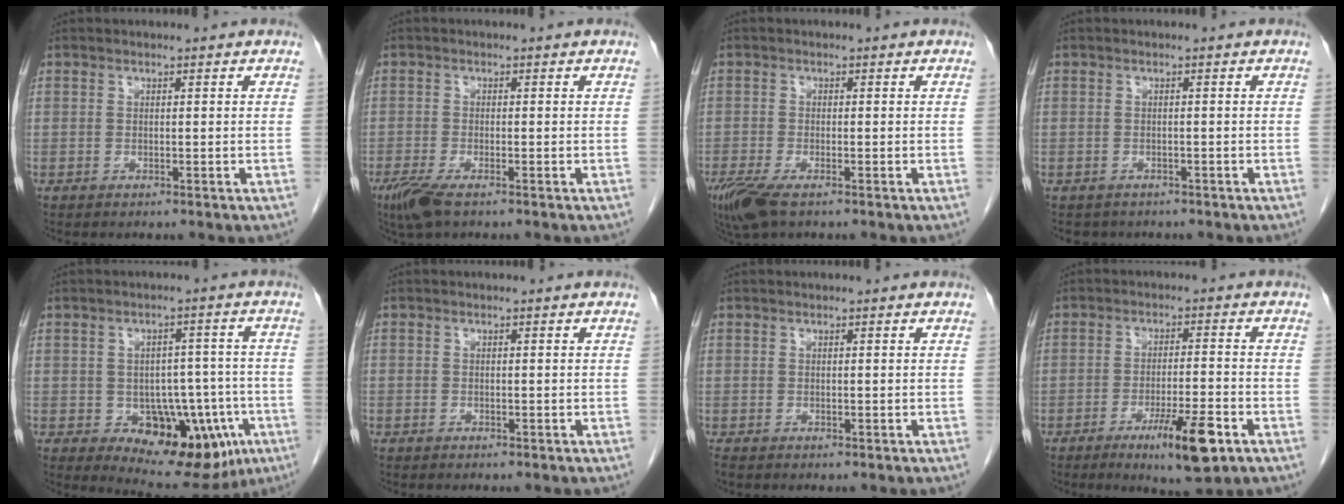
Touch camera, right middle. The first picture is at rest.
{"total": 4.2, "force": [-2.7, 0.9, 3.0], "torque": [-0.067, -0.012, -0.050]}
{"total": 5.3, "force": [-3.4, 1.4, 3.8], "torque": [-0.079, -0.016, -0.061]}
{"total": 2.8, "force": [-2.4, 1.5, 0.3], "torque": [-0.014, 0.000, -0.031]}
{"total": 13.9, "force": [-5.6, 7.6, 10.1], "torque": [-0.115, 0.016, -0.063]}
{"total": 0.6, "force": [-0.5, 0.4, 0.0], "torque": [-0.004, 0.003, -0.010]}
{"total": 0.7, "force": [-0.5, 0.2, 0.4], "torque": [-0.016, -0.005, -0.007]}
{"total": 9.0, "force": [-4.8, 0.9, 7.6], "torque": [-0.125, -0.017, -0.072]}